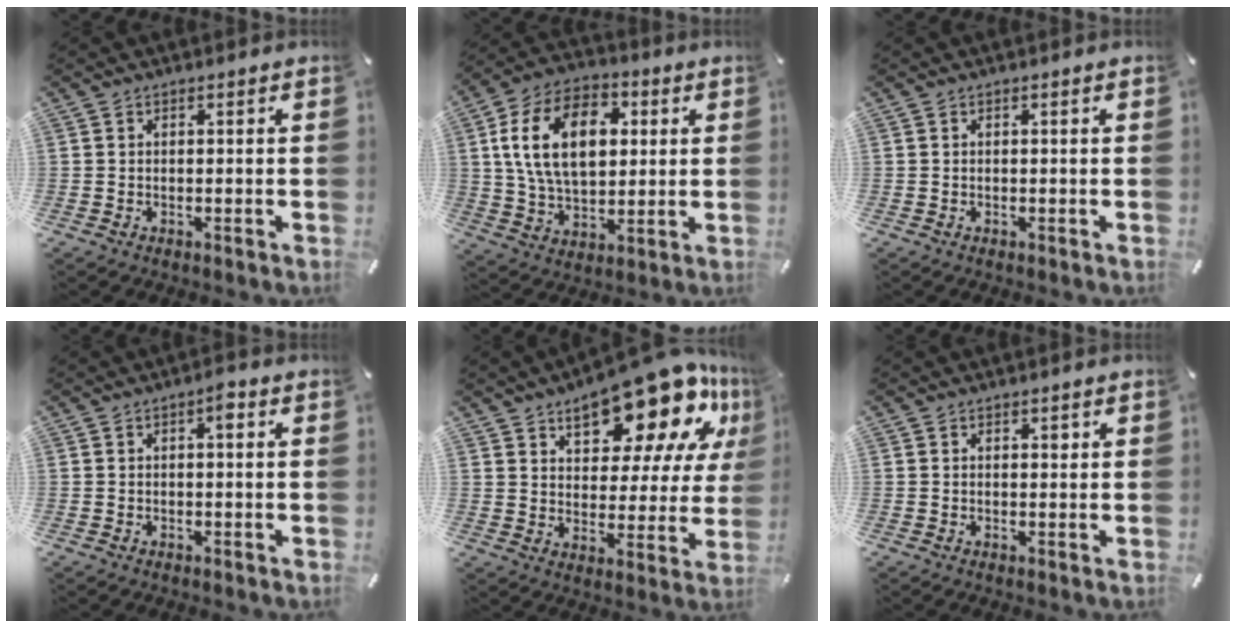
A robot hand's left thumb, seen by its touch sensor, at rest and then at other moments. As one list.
[{"total": 17.5, "force": [3.7, 11.6, 12.7], "torque": [-0.245, 0.011, 0.062]}, {"total": 0.0}, {"total": 2.5, "force": [0.3, 0.9, 2.2], "torque": [-0.030, 0.005, -0.001]}, {"total": 20.2, "force": [13.6, 9.2, 11.6], "torque": [-0.162, -0.089, 0.228]}, {"total": 1.0, "force": [0.5, 0.7, 0.6], "torque": [0.005, -0.005, 0.005]}]